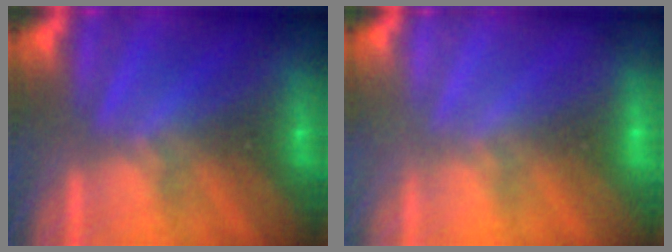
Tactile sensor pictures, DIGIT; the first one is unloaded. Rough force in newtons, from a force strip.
{"total": 2.0}